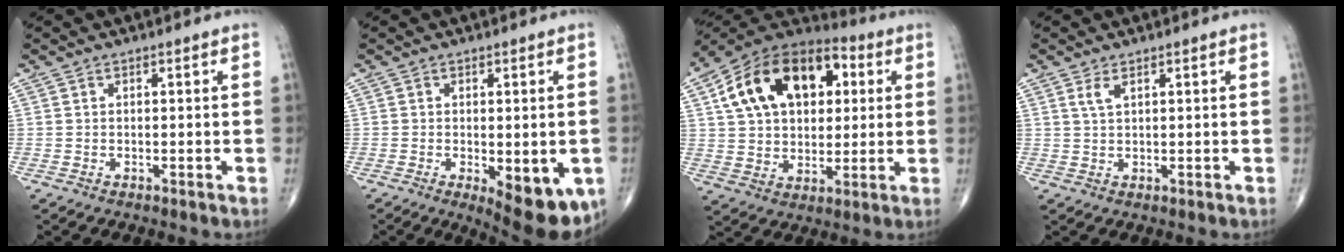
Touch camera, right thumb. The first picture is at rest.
{"total": 11.8, "force": [-4.2, 5.0, 9.9], "torque": [-0.121, -0.010, -0.048]}
{"total": 21.6, "force": [6.2, 13.9, 15.4], "torque": [-0.228, 0.016, 0.095]}
{"total": 2.0, "force": [1.1, 0.7, 1.5], "torque": [-0.035, 0.000, 0.027]}